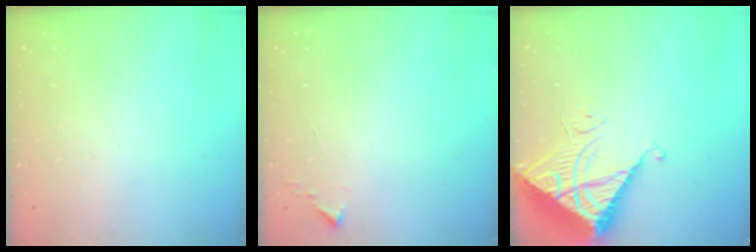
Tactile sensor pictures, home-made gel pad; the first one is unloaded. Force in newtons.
{"total": 1.1, "press": 1.1, "slide": 0.1}
{"total": 9.8, "press": 9.8, "slide": 1.0}